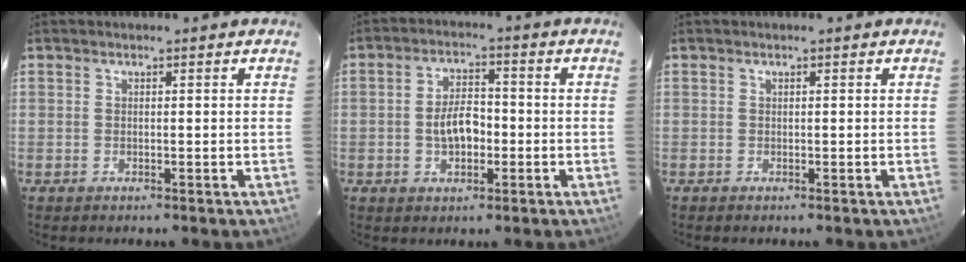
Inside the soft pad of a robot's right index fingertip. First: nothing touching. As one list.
[{"total": 6.3, "force": [-1.3, 3.6, 5.0], "torque": [-0.095, 0.012, -0.015]}, {"total": 0.0}]